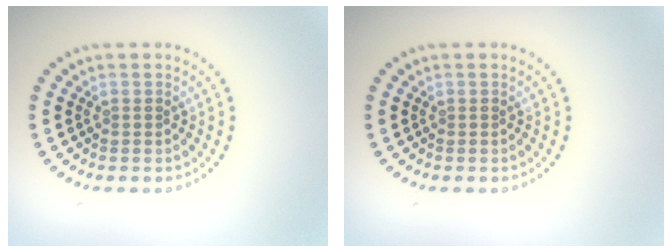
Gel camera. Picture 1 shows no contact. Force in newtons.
{"total": 0.0}